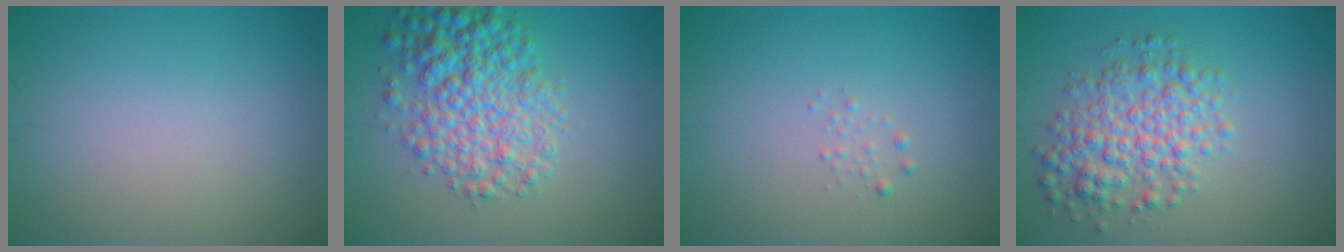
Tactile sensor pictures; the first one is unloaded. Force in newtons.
{"total": 6.6, "press": 6.6, "slide": 0.1}
{"total": 0.6, "press": 0.6, "slide": 0.0}
{"total": 5.1, "press": 5.1, "slide": 0.1}